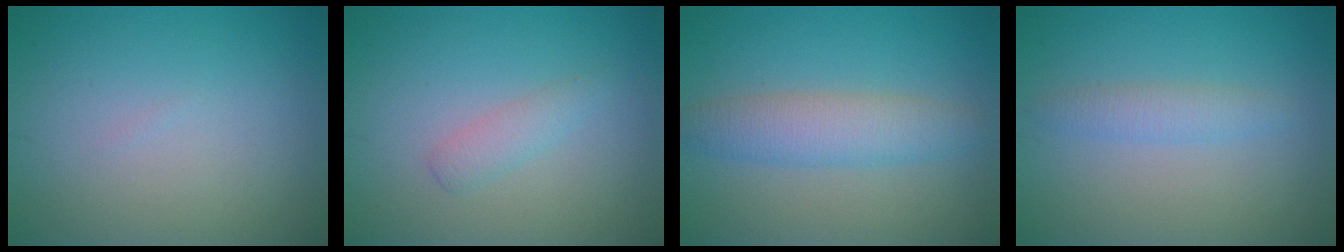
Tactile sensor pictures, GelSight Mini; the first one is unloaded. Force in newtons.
{"total": 1.5, "press": 1.5, "slide": 0.1}
{"total": 3.9, "press": 3.9, "slide": 0.1}
{"total": 1.8, "press": 1.8, "slide": 0.2}